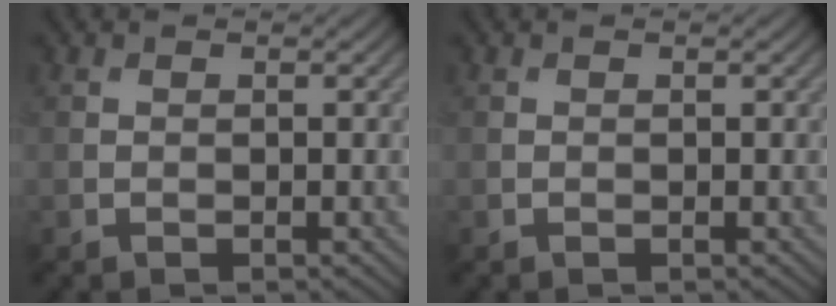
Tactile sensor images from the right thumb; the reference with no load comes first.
{"total": 0.0}